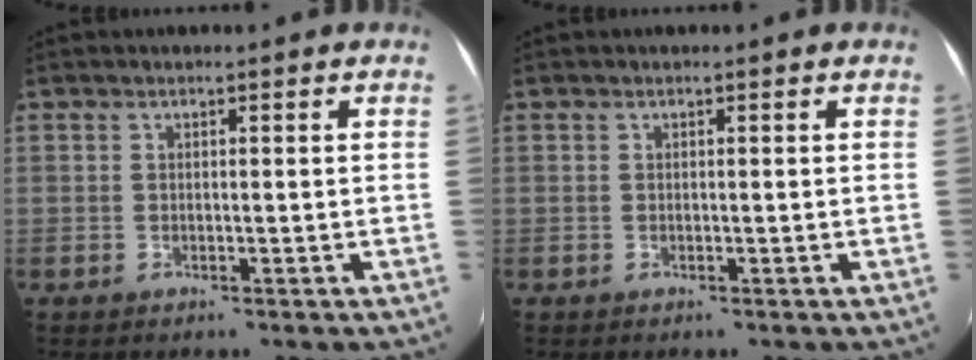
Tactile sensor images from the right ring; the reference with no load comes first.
{"total": 0.0}